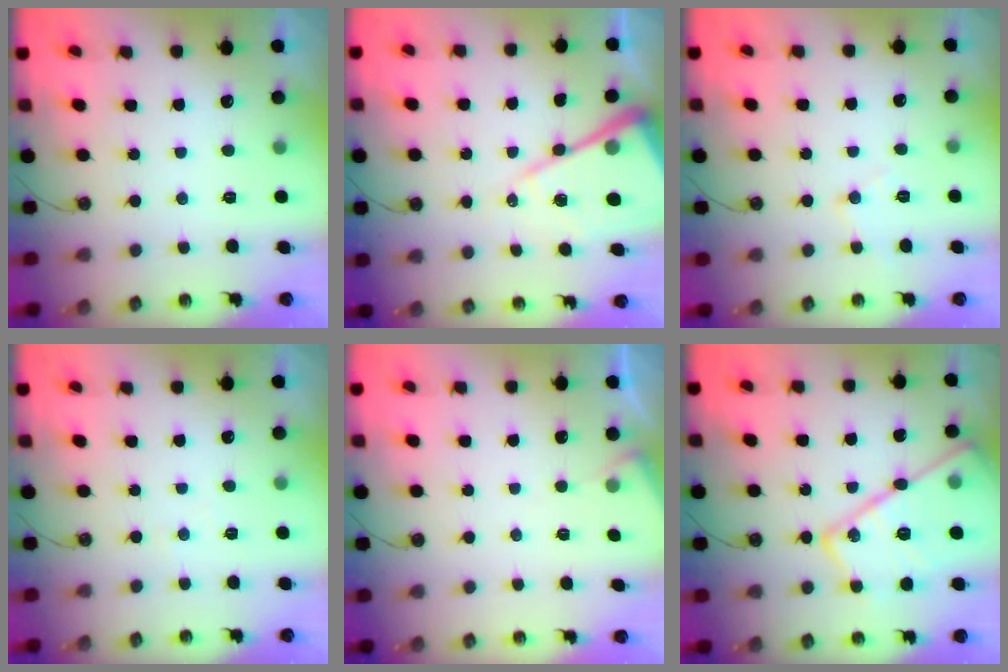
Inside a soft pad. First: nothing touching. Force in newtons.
{"total": 17.2, "press": 17.1, "slide": 1.7}
{"total": 6.5, "press": 6.5, "slide": 0.5}
{"total": 2.7, "press": 2.7, "slide": 0.4}
{"total": 3.7, "press": 3.6, "slide": 0.5}
{"total": 24.7, "press": 24.5, "slide": 2.7}